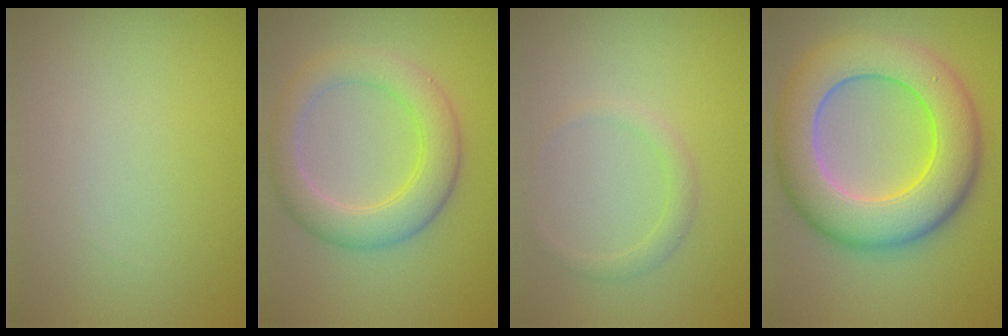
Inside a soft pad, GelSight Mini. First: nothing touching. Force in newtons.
{"total": 5.3, "press": 5.3, "slide": 0.3}
{"total": 1.3, "press": 1.3, "slide": 0.1}
{"total": 10.7, "press": 10.7, "slide": 0.6}